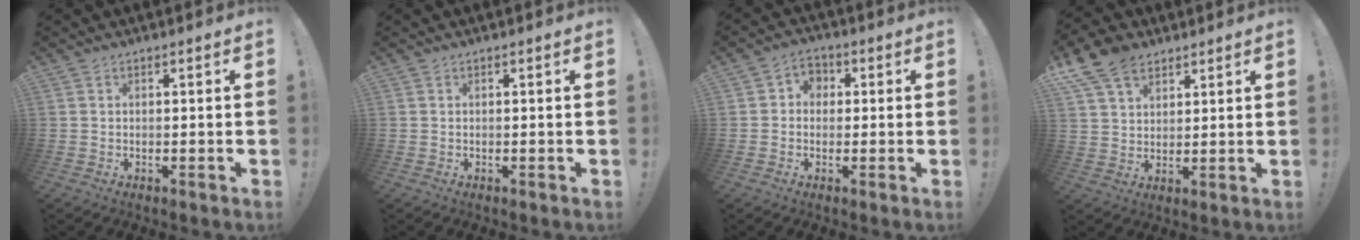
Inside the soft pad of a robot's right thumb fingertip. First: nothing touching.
{"total": 0.0}
{"total": 4.6, "force": [-0.2, 4.2, 1.8], "torque": [-0.026, 0.010, -0.003]}
{"total": 11.5, "force": [7.1, 7.6, 5.0], "torque": [-0.083, -0.031, 0.140]}